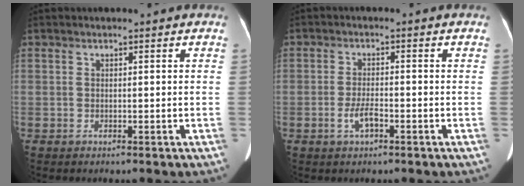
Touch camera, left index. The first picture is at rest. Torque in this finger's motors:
{"motor_torque": [0.43, 0.17, 0.35, 0.10]}